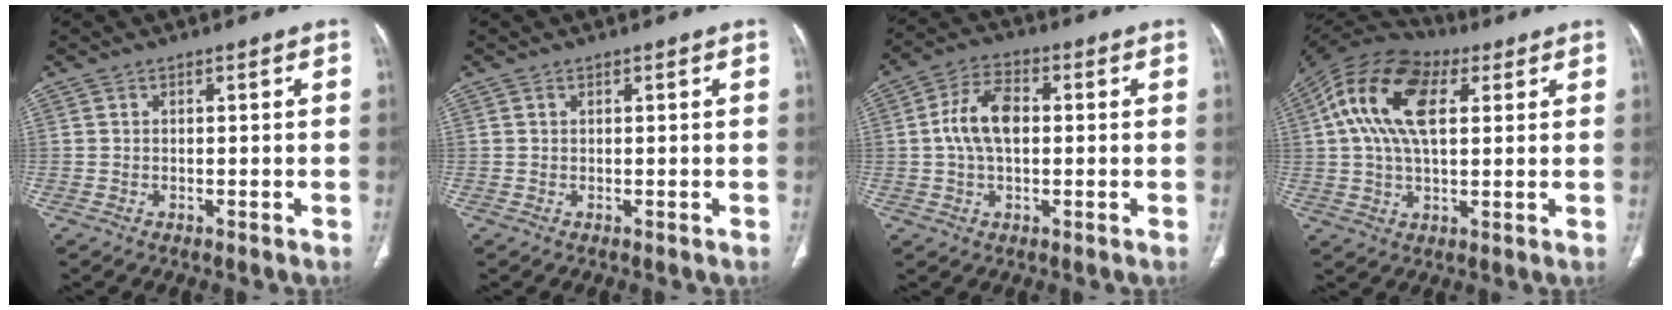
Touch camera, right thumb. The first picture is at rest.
{"total": 0.0}
{"total": 8.7, "force": [0.4, 5.1, 7.1], "torque": [-0.134, 0.018, 0.001]}
{"total": 16.8, "force": [4.5, 9.0, 13.5], "torque": [-0.258, 0.024, 0.073]}